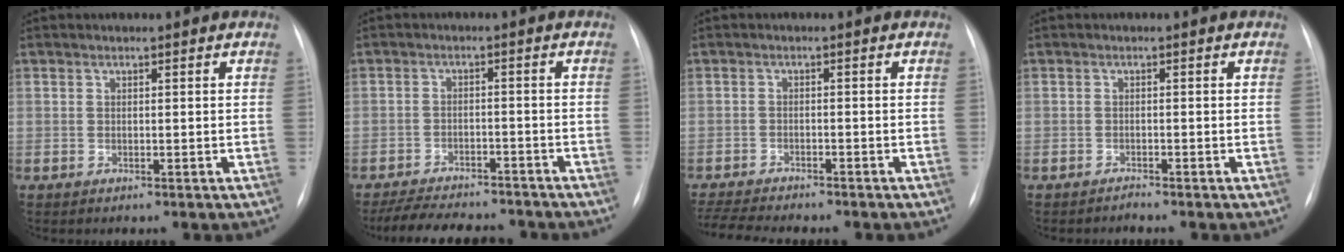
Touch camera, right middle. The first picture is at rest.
{"total": 12.5, "force": [-11.1, 3.6, 4.5], "torque": [-0.079, 0.004, -0.154]}
{"total": 8.4, "force": [-7.6, 1.2, 3.4], "torque": [-0.058, -0.009, -0.115]}
{"total": 0.8, "force": [-0.7, -0.1, -0.2], "torque": [0.002, -0.005, -0.009]}